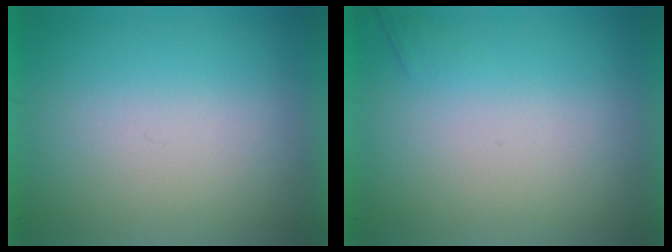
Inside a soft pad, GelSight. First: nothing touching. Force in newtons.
{"total": 1.1}